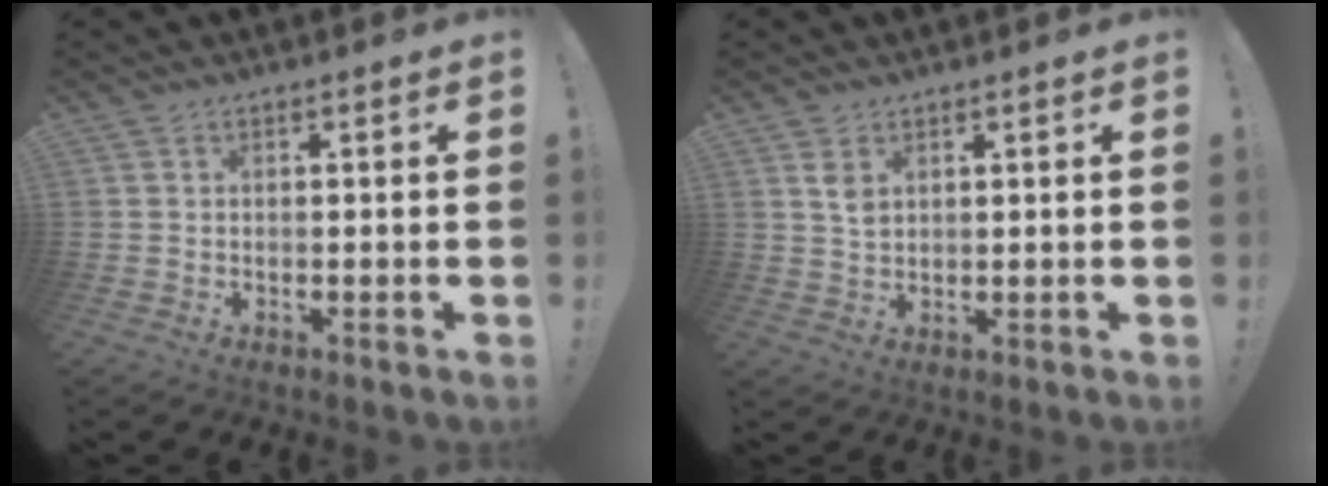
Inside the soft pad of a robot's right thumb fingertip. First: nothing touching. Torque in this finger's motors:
{"motor_torque": [-0.29, 0.34, -0.22, -0.01, 0.16]}